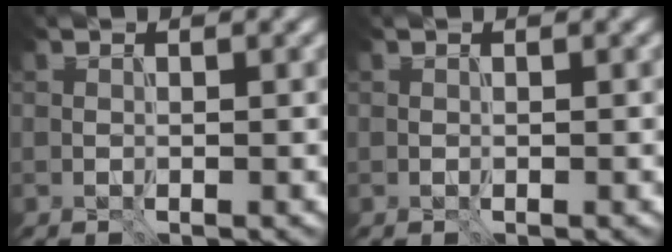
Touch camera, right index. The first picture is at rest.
{"total": 0.0}